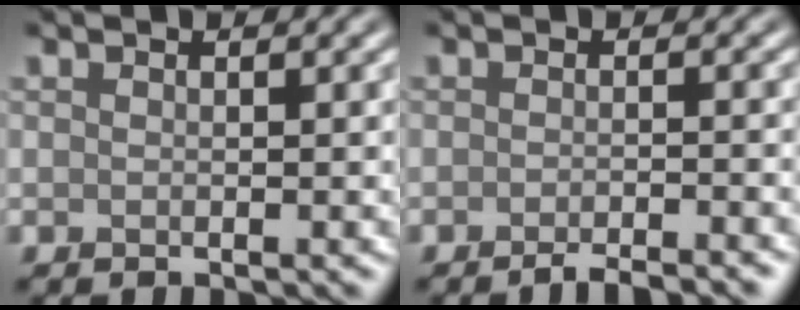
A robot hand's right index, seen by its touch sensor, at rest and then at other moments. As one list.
[{"total": 2.7, "force": [-2.2, 0.4, 1.6], "torque": [-0.010, 0.002, -0.038]}]